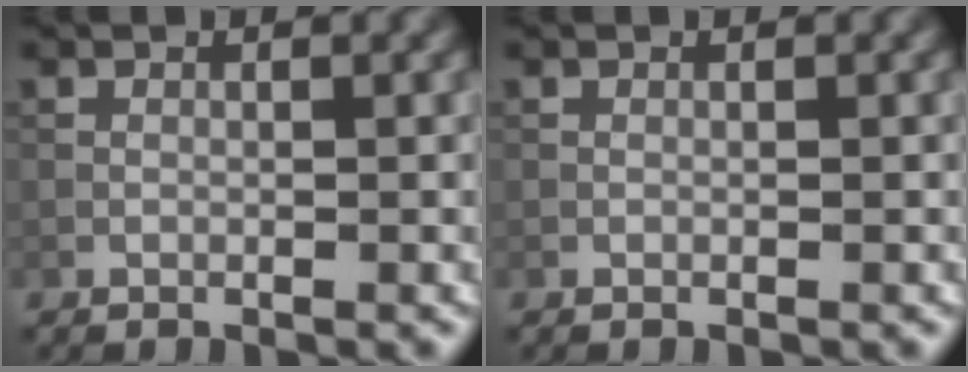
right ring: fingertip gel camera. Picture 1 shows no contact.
{"total": 0.0}